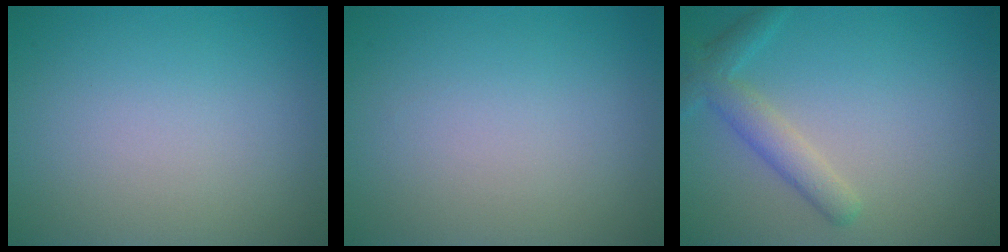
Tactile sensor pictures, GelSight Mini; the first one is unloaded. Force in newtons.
{"total": 0.0}
{"total": 2.1, "press": 2.1, "slide": 0.3}